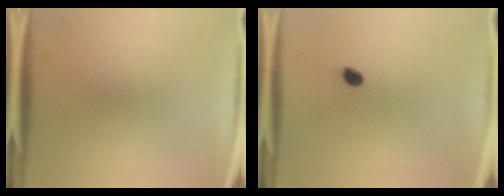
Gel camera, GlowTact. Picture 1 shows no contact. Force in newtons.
{"total": 1.6}